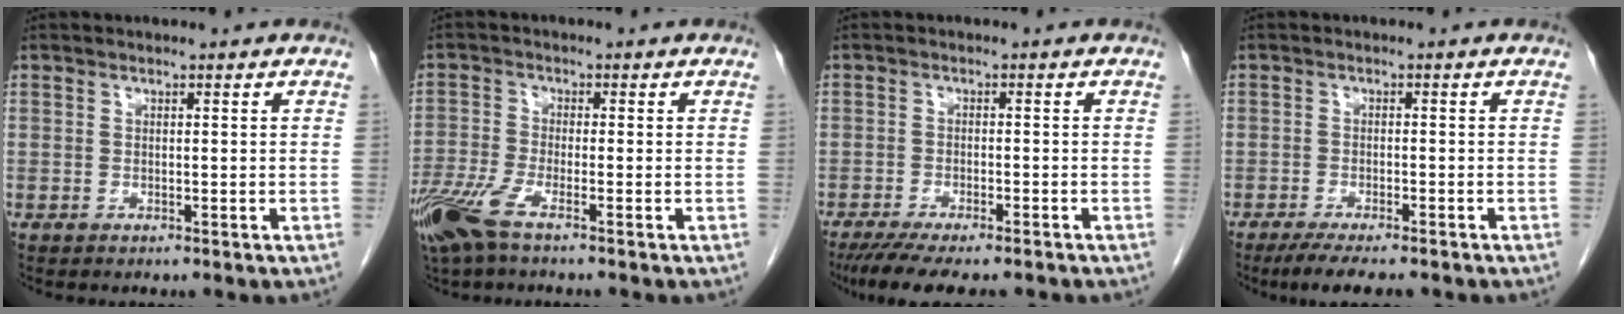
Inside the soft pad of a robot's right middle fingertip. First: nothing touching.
{"total": 6.6, "force": [-4.4, 1.0, 4.8], "torque": [-0.113, -0.014, -0.089]}
{"total": 10.7, "force": [-8.8, 2.0, 5.7], "torque": [-0.081, -0.014, -0.130]}
{"total": 6.8, "force": [-5.5, 1.3, 3.8], "torque": [-0.056, -0.012, -0.084]}